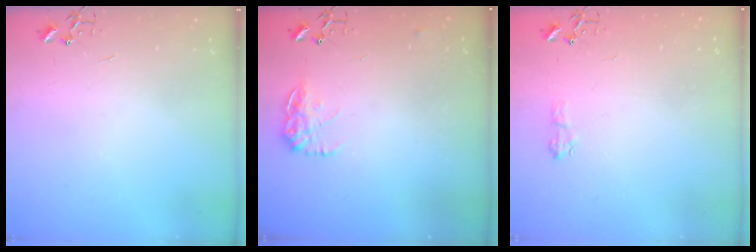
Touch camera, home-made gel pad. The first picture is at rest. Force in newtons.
{"total": 10.8, "press": 10.7, "slide": 0.6}
{"total": 6.3, "press": 6.3, "slide": 0.8}